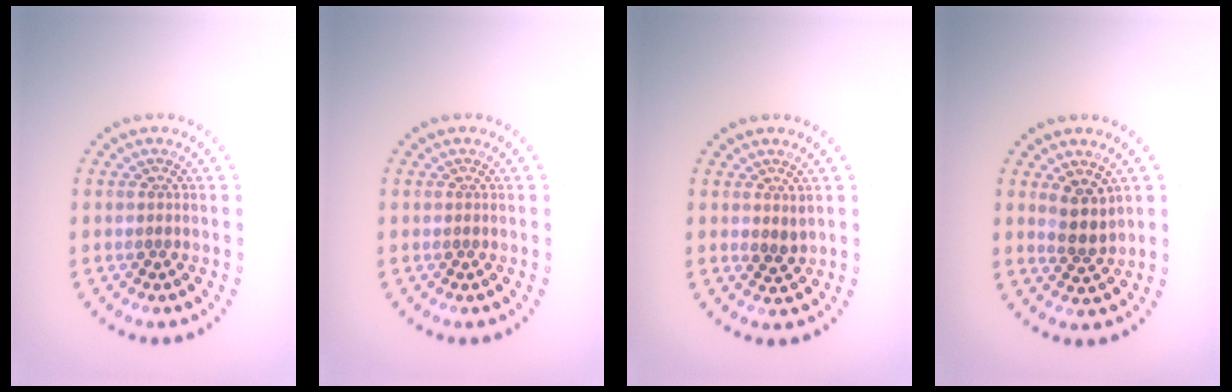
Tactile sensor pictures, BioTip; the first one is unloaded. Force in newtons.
{"total": 0.0}
{"total": 1.1, "press": 1.0, "slide": 0.4}
{"total": 2.6, "press": 2.3, "slide": 1.1}